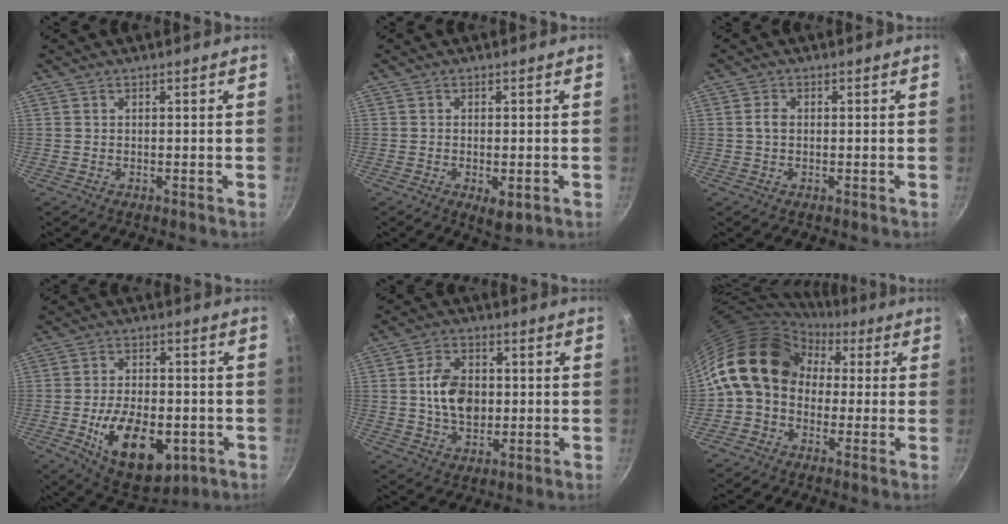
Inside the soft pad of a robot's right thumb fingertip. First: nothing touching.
{"total": 4.1, "force": [-1.3, 1.8, 3.5], "torque": [-0.050, -0.009, -0.016]}
{"total": 1.9, "force": [0.0, 1.4, 1.4], "torque": [-0.024, 0.007, -0.002]}
{"total": 17.0, "force": [-5.0, 9.6, 13.1], "torque": [-0.182, 0.008, -0.067]}
{"total": 10.1, "force": [0.3, 7.0, 7.2], "torque": [-0.106, 0.004, 0.004]}
{"total": 14.1, "force": [1.9, 11.1, 8.5], "torque": [-0.115, 0.033, 0.009]}